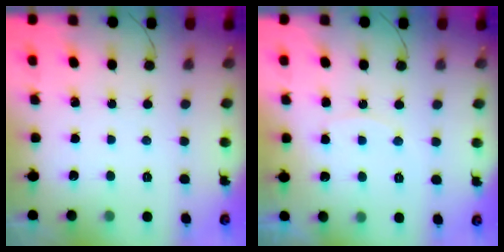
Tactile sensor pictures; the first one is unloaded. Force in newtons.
{"total": 6.0, "press": 5.9, "slide": 0.6}